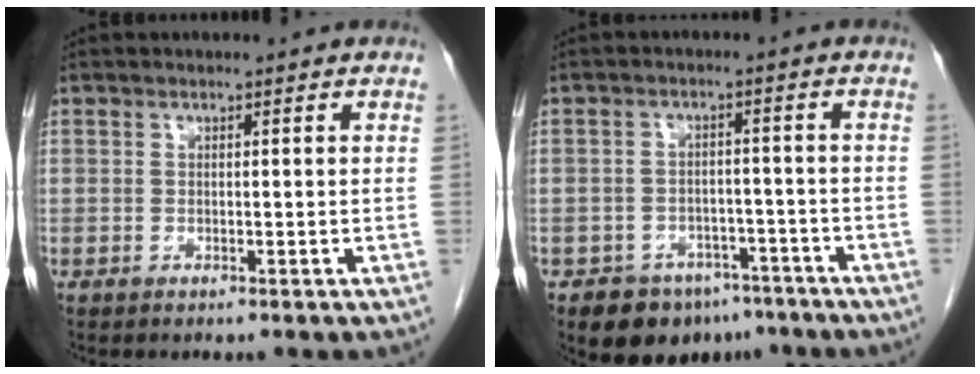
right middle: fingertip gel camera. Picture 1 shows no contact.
{"total": 8.4, "force": [-6.2, 5.1, 2.4], "torque": [-0.024, 0.010, -0.086]}